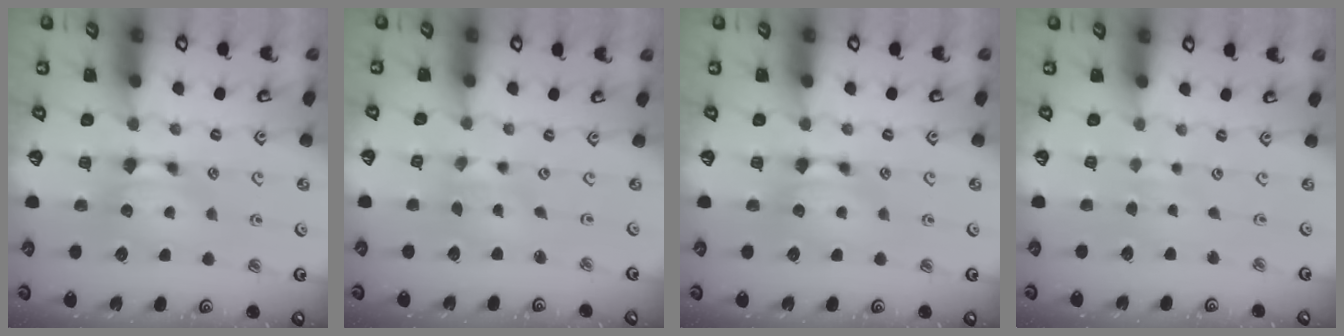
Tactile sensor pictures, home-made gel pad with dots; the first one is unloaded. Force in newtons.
{"total": 2.0, "press": 1.7, "slide": 1.0}
{"total": 0.0}
{"total": 3.6, "press": 3.6, "slide": 0.5}